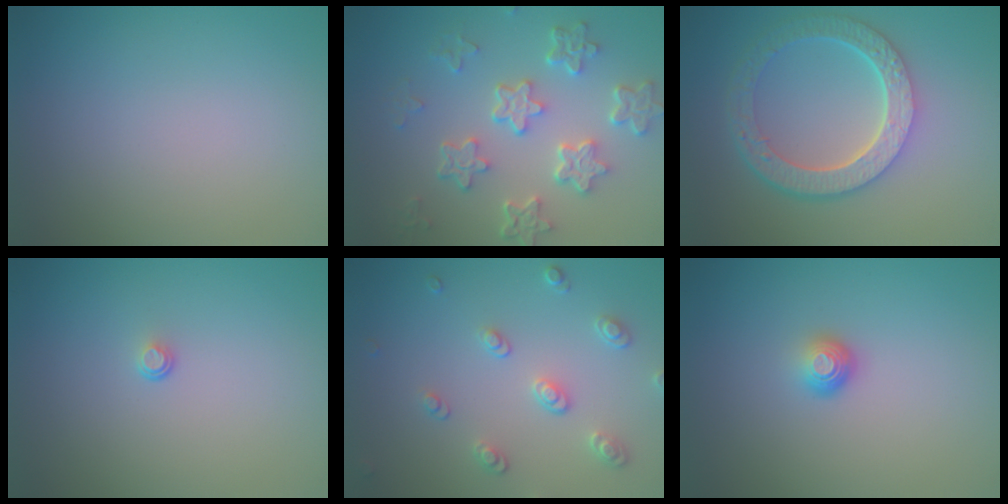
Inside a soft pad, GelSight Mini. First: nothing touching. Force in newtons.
{"total": 5.6, "press": 4.3, "slide": 3.6}
{"total": 6.3, "press": 4.7, "slide": 4.2}
{"total": 0.5, "press": 0.3, "slide": 0.5}
{"total": 2.6, "press": 2.5, "slide": 0.8}
{"total": 1.6, "press": 1.1, "slide": 1.1}